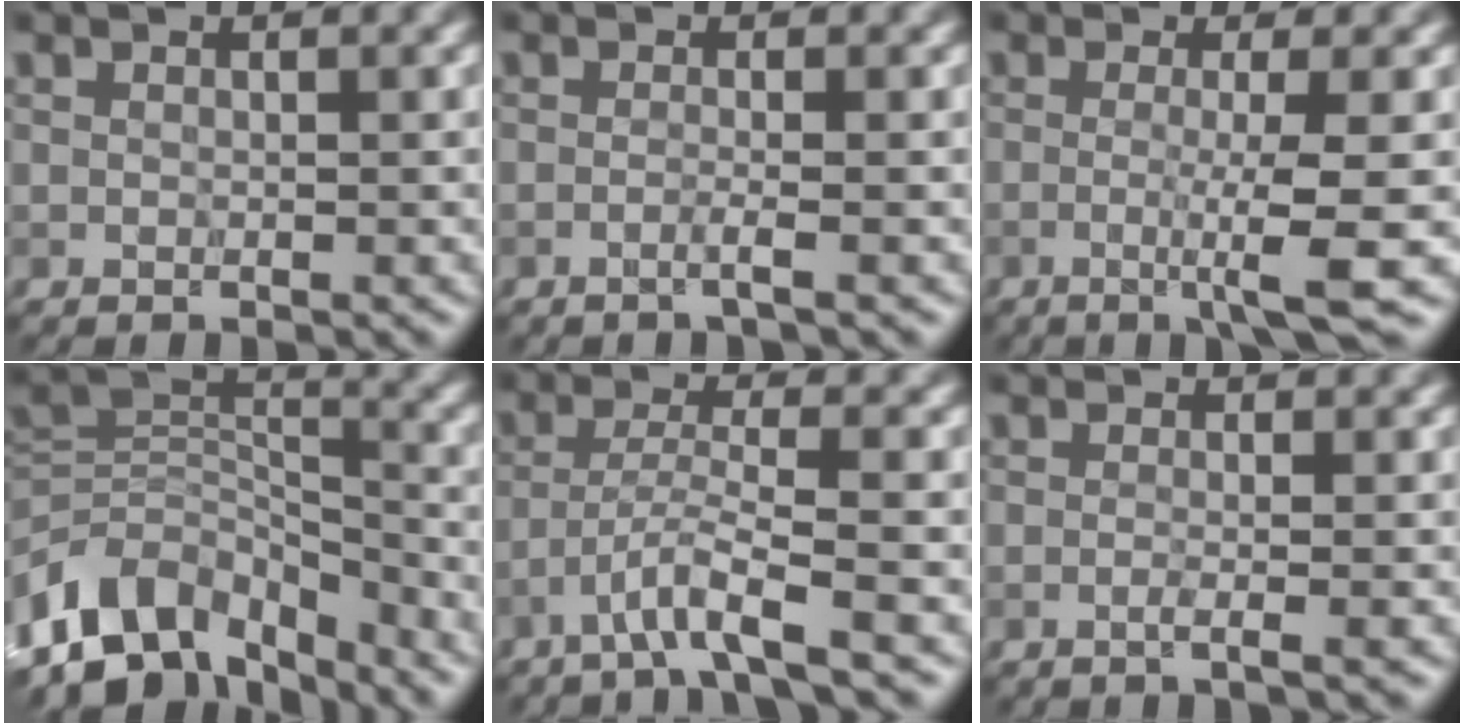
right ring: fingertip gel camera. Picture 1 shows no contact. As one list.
[{"total": 1.2, "force": [-0.5, 0.2, 1.0], "torque": [-0.012, 0.000, -0.018]}, {"total": 4.7, "force": [-1.2, 0.5, 4.5], "torque": [-0.073, -0.003, -0.030]}, {"total": 10.2, "force": [-6.2, 6.2, 5.3], "torque": [-0.093, 0.009, -0.124]}, {"total": 3.7, "force": [-2.3, 0.0, 2.8], "torque": [-0.051, 0.013, -0.056]}, {"total": 1.9, "force": [-0.1, 0.9, 1.7], "torque": [-0.003, 0.001, -0.019]}]